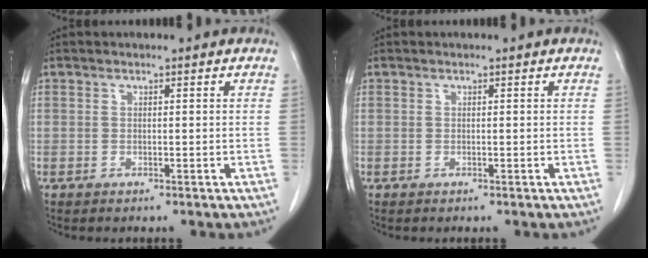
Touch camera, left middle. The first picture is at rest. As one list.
[{"total": 0.0}]